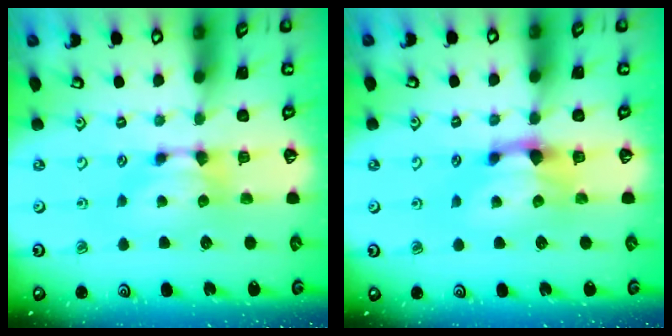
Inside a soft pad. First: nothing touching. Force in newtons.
{"total": 1.9, "press": 1.4, "slide": 1.3}